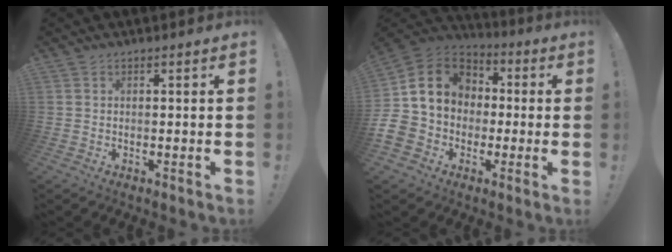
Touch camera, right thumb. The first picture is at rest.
{"total": 15.9, "force": [0.3, 13.7, 8.1], "torque": [-0.161, 0.014, 0.023]}